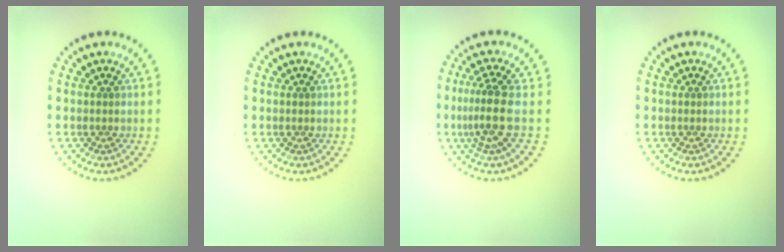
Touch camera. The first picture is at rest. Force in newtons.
{"total": 0.0}
{"total": 3.4, "press": 2.5, "slide": 2.3}
{"total": 0.0}